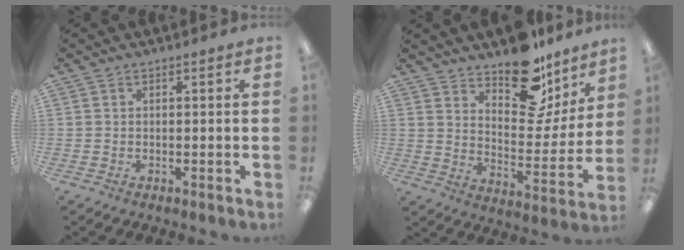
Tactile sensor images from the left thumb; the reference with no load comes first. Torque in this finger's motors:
{"motor_torque": [2.38, 1.33, 1.60, -1.21, 0.24]}